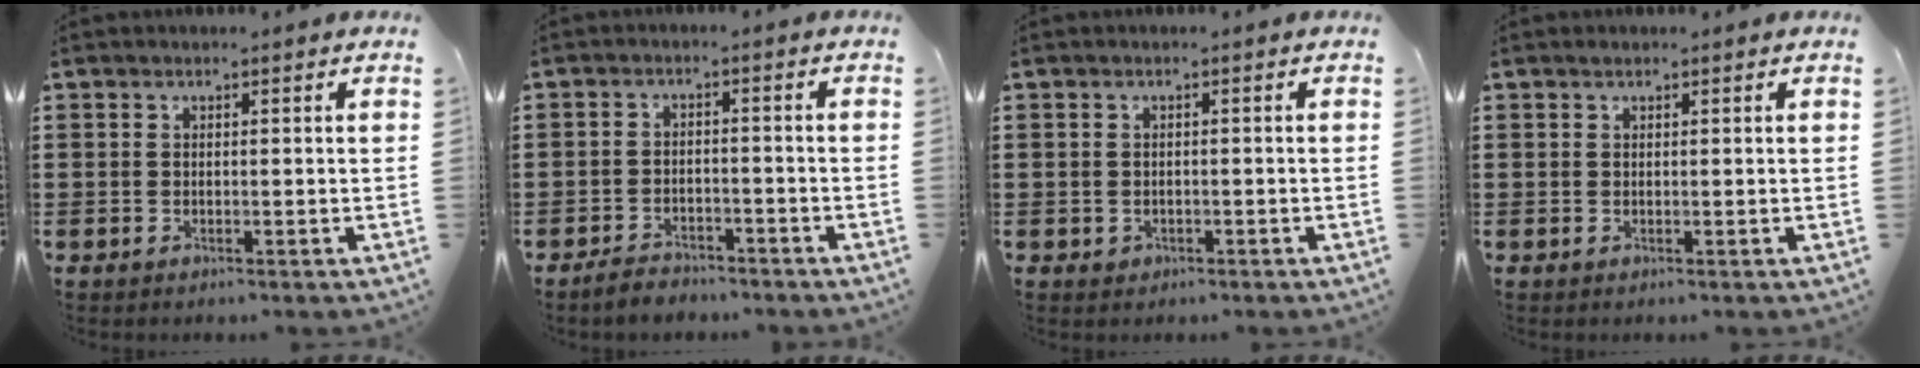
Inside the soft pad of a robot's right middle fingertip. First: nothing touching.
{"total": 2.8, "force": [-2.7, 0.7, 0.1], "torque": [-0.009, 0.005, -0.058]}
{"total": 0.7, "force": [-0.3, 0.6, 0.2], "torque": [-0.006, 0.002, -0.007]}
{"total": 0.0}